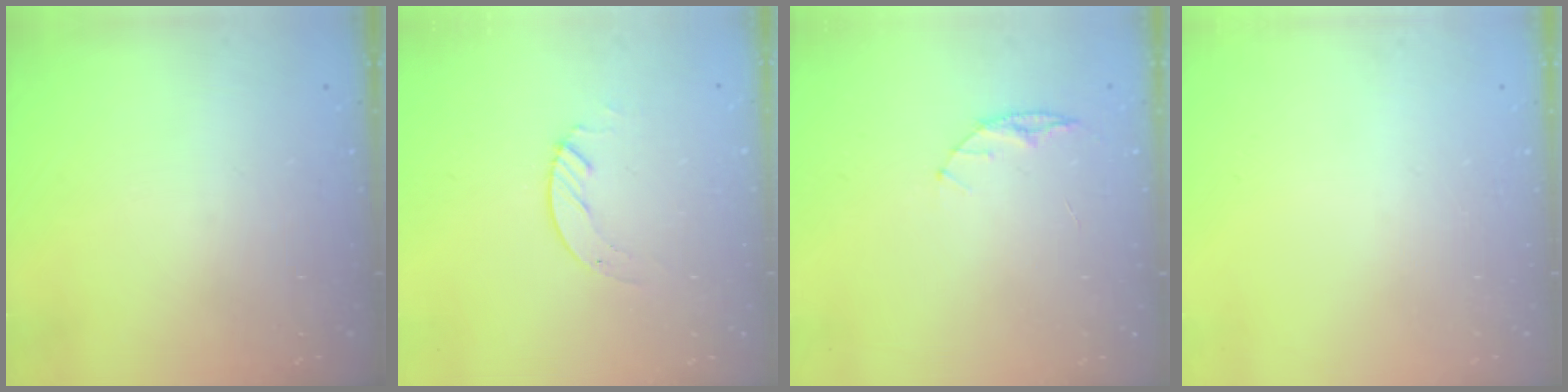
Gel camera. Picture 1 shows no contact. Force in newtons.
{"total": 3.1, "press": 3.1, "slide": 0.3}
{"total": 5.1, "press": 5.1, "slide": 0.6}
{"total": 0.0}